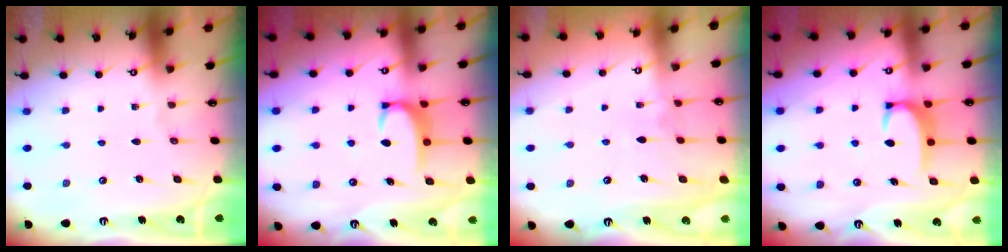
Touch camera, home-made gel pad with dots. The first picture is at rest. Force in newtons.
{"total": 3.5, "press": 3.5, "slide": 0.4}
{"total": 2.4, "press": 2.3, "slide": 0.6}
{"total": 3.3, "press": 3.3, "slide": 0.5}